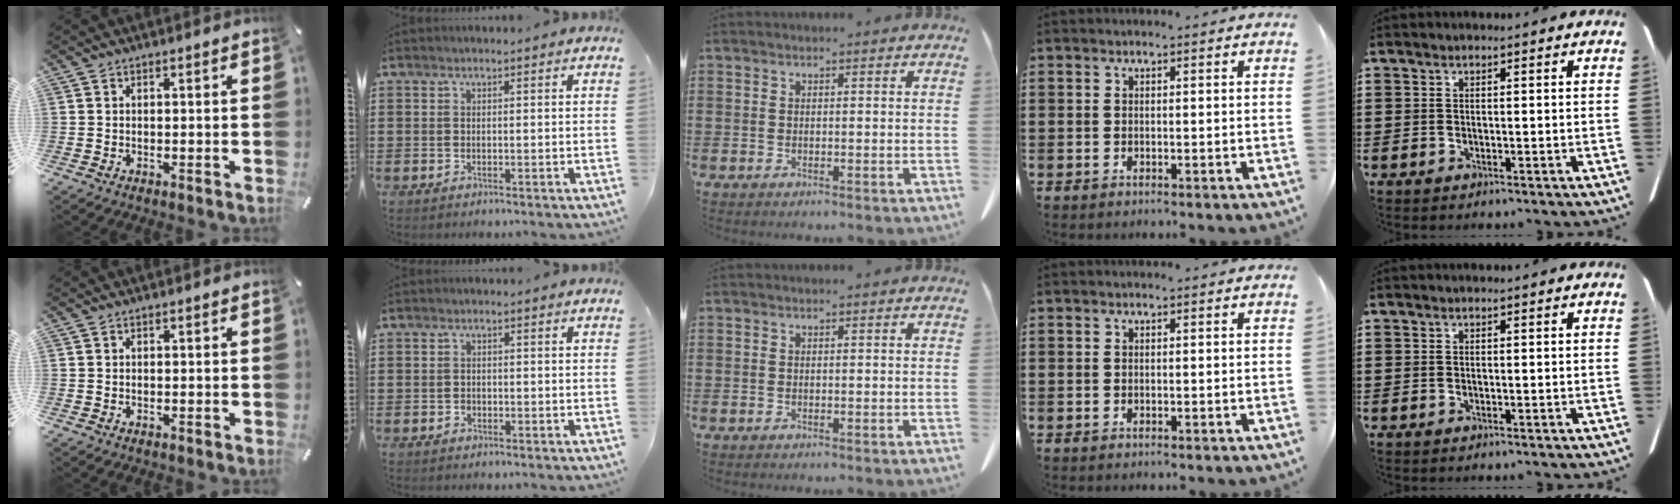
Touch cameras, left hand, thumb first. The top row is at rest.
{"index": {"total": 0.7, "force": [-0.4, 0.6, 0.1], "torque": [-0.006, 0.003, -0.010]}}